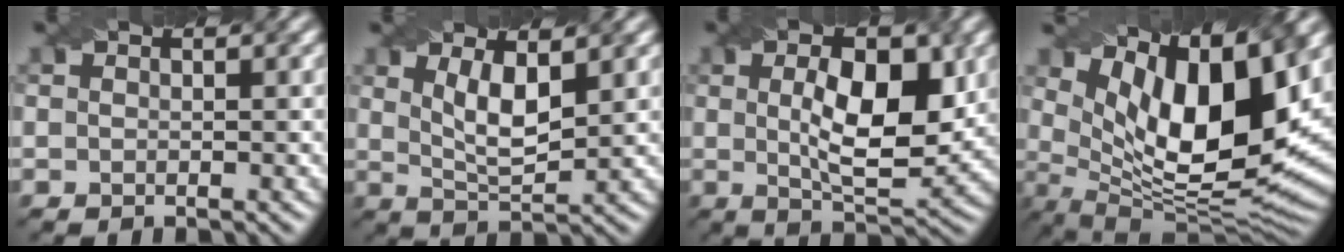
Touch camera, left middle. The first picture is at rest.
{"total": 4.0, "force": [1.4, 1.3, 3.5], "torque": [-0.073, -0.008, 0.029]}
{"total": 8.0, "force": [1.2, 3.2, 7.3], "torque": [-0.113, 0.001, 0.021]}
{"total": 13.6, "force": [5.2, 5.0, 11.5], "torque": [-0.186, -0.013, 0.094]}